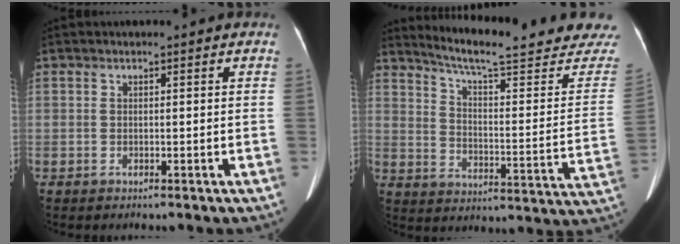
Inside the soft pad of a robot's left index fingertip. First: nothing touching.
{"total": 24.1, "force": [22.1, 1.8, 9.4], "torque": [-0.135, -0.081, 0.280]}